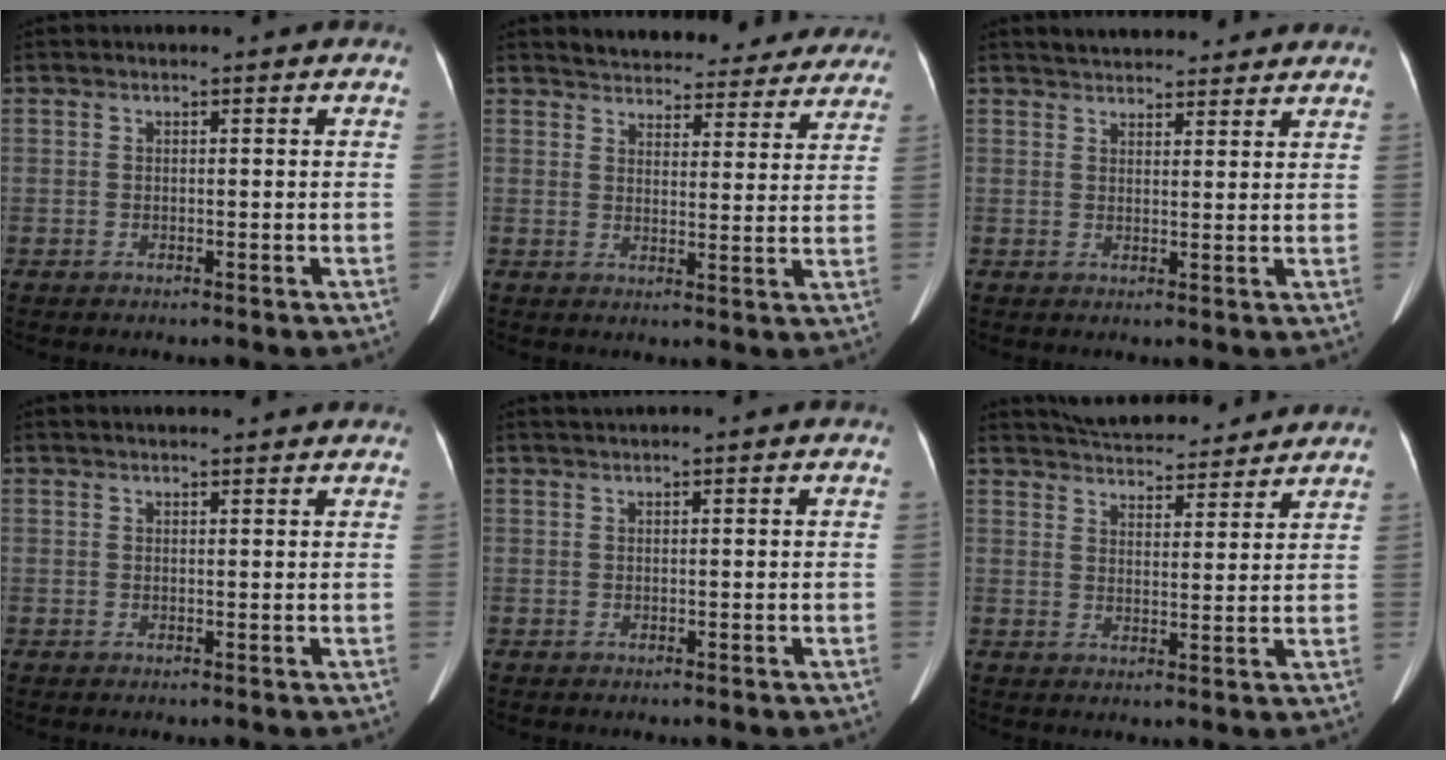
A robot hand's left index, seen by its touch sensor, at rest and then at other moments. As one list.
[{"total": 21.4, "force": [19.8, 6.2, 5.4], "torque": [-0.074, -0.014, 0.233]}, {"total": 9.9, "force": [9.0, 2.7, 2.9], "torque": [-0.034, 0.023, 0.115]}, {"total": 5.7, "force": [5.2, 0.7, 2.1], "torque": [-0.029, 0.025, 0.062]}, {"total": 1.1, "force": [0.9, -0.3, 0.4], "torque": [-0.009, 0.011, 0.023]}, {"total": 13.8, "force": [12.9, 2.9, 4.1], "torque": [-0.064, 0.020, 0.184]}]